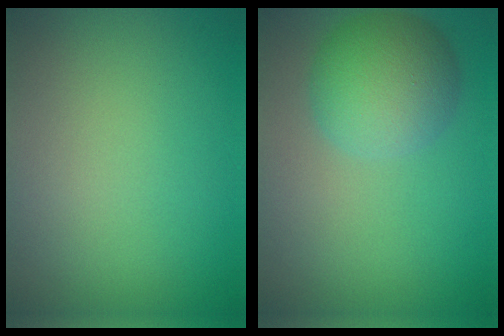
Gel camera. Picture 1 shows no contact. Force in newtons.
{"total": 5.1, "press": 5.1, "slide": 0.1}